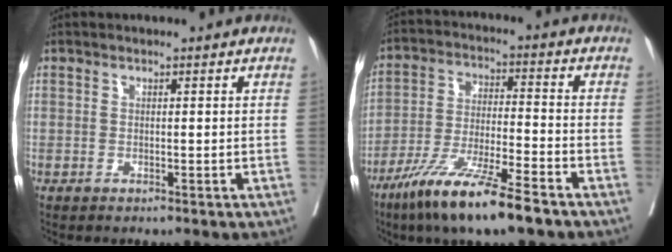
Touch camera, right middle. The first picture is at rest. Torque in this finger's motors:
{"motor_torque": [1.12, -1.01, 0.33, 0.09]}